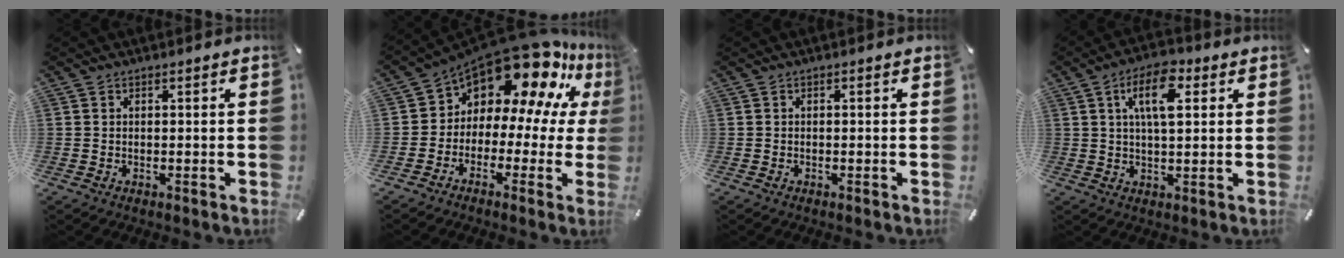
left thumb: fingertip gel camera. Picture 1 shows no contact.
{"total": 14.9, "force": [10.7, 7.5, 7.3], "torque": [-0.129, -0.102, 0.181]}
{"total": 0.0}
{"total": 10.1, "force": [3.9, 4.5, 8.2], "torque": [-0.149, -0.001, 0.063]}